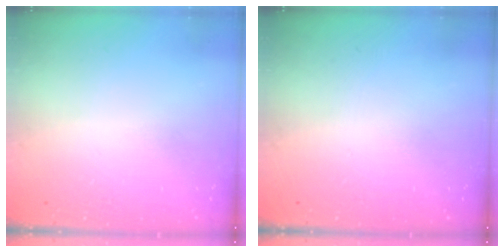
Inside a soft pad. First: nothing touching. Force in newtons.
{"total": 0.0}